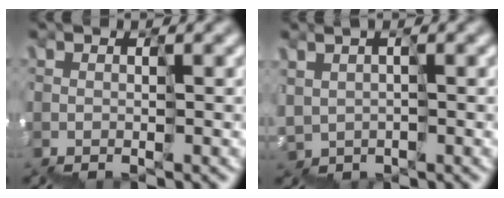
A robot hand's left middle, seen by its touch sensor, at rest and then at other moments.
{"total": 3.3, "force": [2.1, -0.4, -2.5], "torque": [0.038, 0.022, 0.046]}